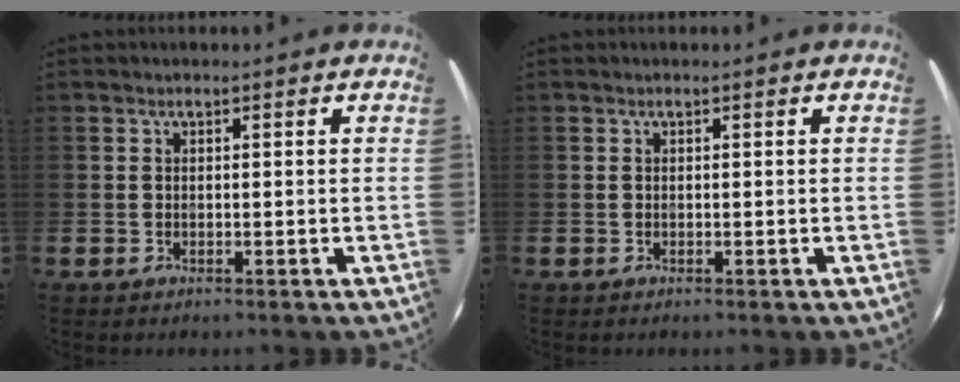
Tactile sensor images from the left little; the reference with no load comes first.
{"total": 0.0}